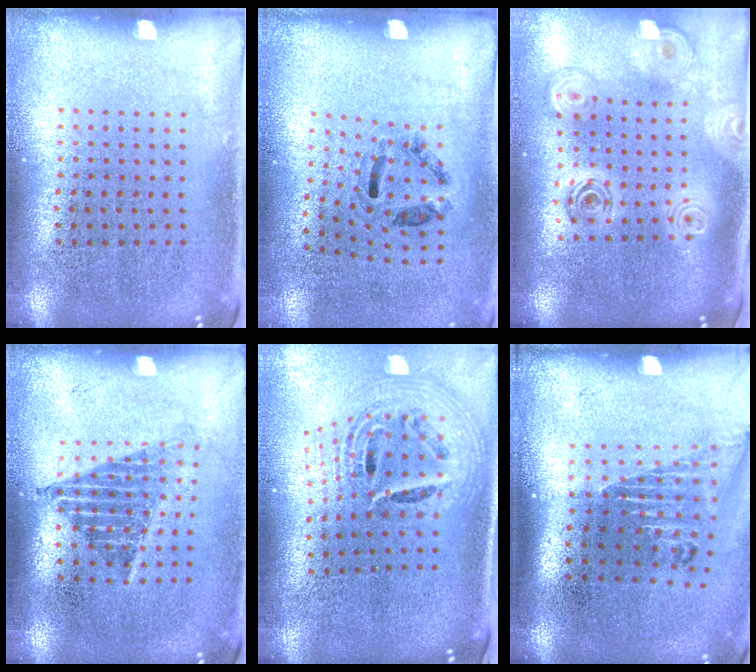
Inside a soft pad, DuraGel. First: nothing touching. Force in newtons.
{"total": 1.3, "press": 0.7, "slide": 1.0}
{"total": 2.3, "press": 1.8, "slide": 1.4}
{"total": 1.2, "press": 1.0, "slide": 0.8}
{"total": 2.7, "press": 1.8, "slide": 1.9}
{"total": 1.6, "press": 1.3, "slide": 0.9}